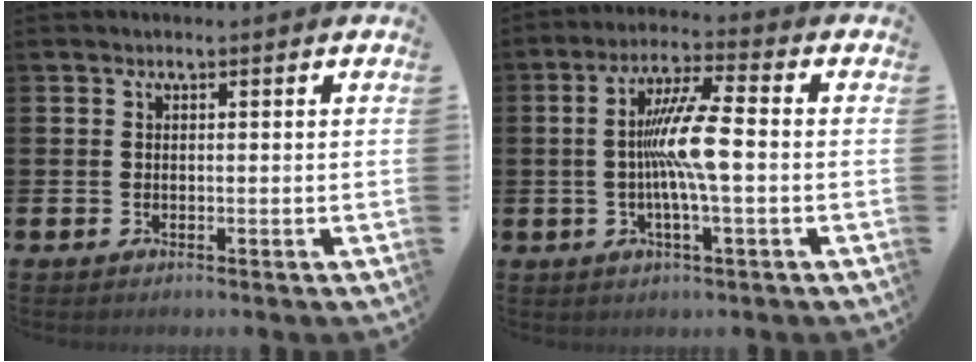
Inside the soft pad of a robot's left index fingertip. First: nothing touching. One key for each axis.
{"total": 8.4, "fx": -0.4, "fy": 1.1, "fz": 8.4, "tx": -0.168, "ty": 0.000, "tz": -0.017}